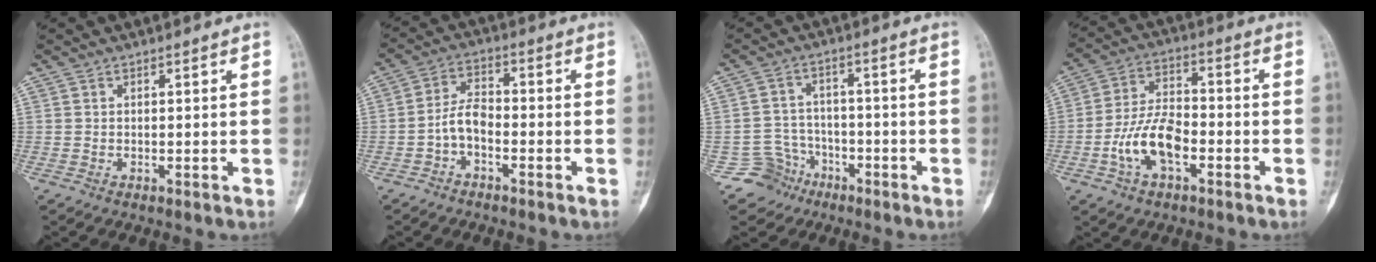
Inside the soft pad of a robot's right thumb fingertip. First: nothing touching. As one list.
[{"total": 5.0, "force": [-2.1, 2.8, 3.6], "torque": [-0.062, 0.030, -0.048]}, {"total": 6.3, "force": [-3.9, 5.0, -0.6], "torque": [0.045, 0.040, -0.069]}, {"total": 10.9, "force": [-3.8, 5.7, 8.4], "torque": [-0.156, 0.034, -0.074]}]